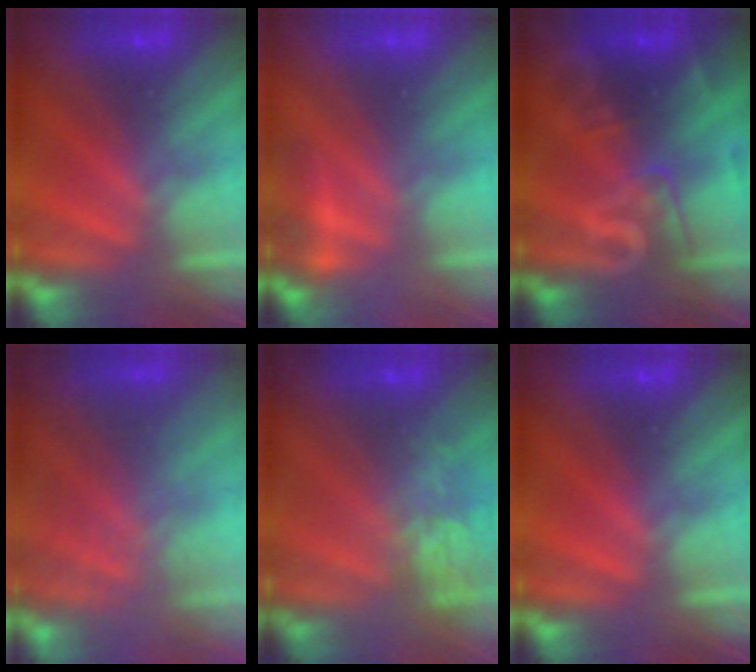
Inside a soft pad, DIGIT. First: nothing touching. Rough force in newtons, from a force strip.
{"total": 2.5}
{"total": 2.7}
{"total": 8.7}
{"total": 5.1}
{"total": 0.0}